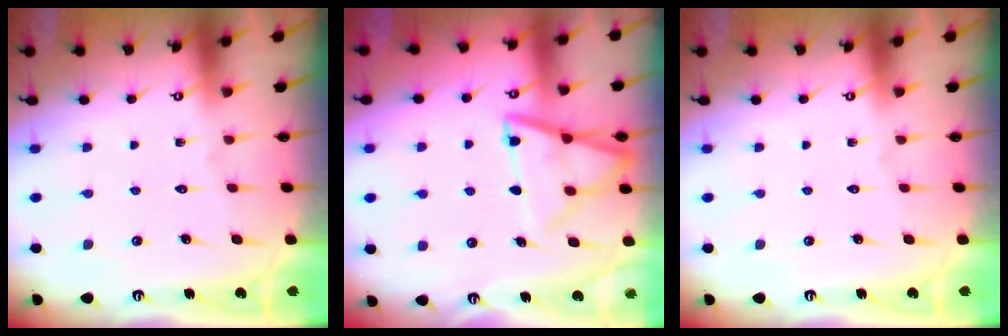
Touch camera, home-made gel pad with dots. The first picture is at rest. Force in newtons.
{"total": 12.4, "press": 12.4, "slide": 1.2}
{"total": 0.0}